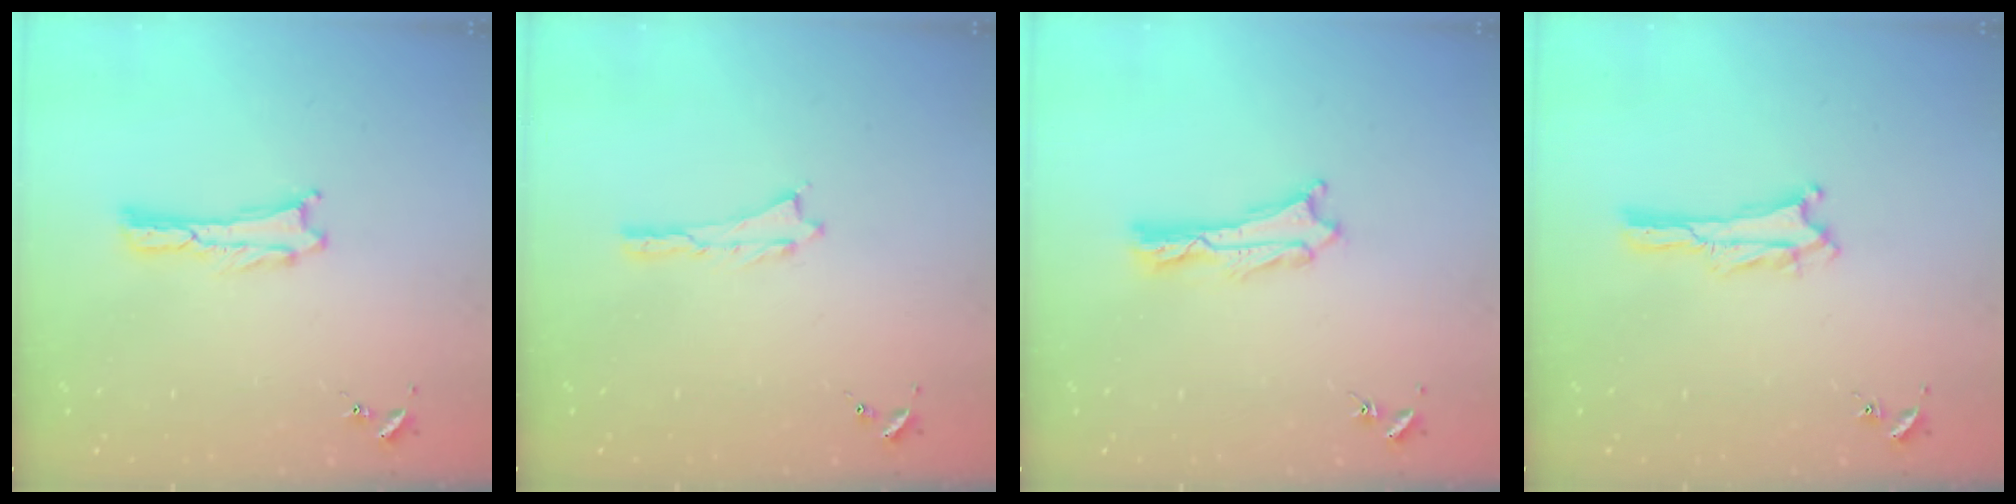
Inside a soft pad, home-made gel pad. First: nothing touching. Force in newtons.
{"total": 0.0}
{"total": 1.1, "press": 1.1, "slide": 0.2}
{"total": 1.3, "press": 1.3, "slide": 0.4}